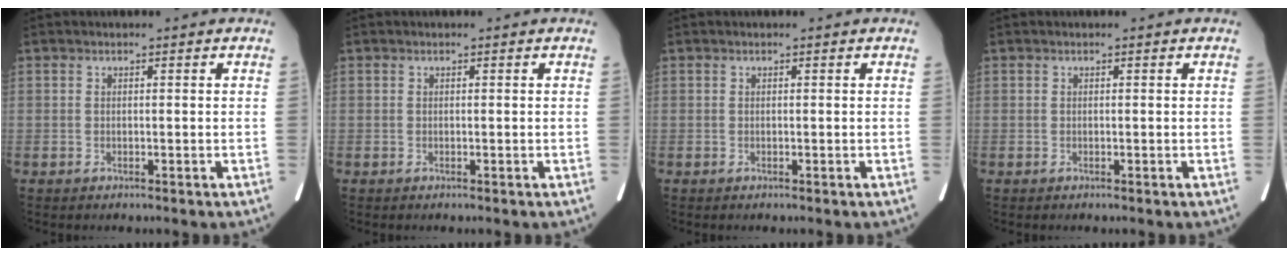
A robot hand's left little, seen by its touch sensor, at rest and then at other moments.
{"total": 0.0}
{"total": 0.0}
{"total": 0.0}